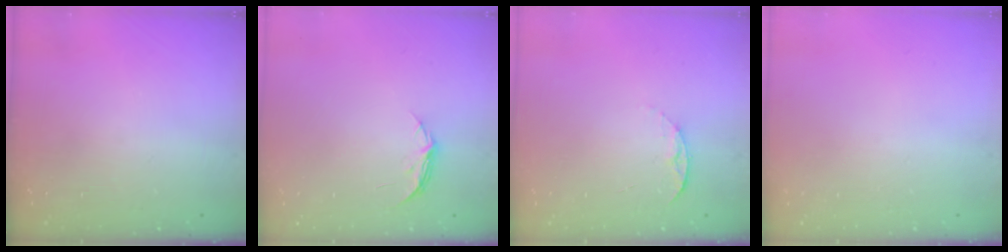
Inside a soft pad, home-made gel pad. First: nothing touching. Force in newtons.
{"total": 4.5, "press": 4.5, "slide": 0.5}
{"total": 5.2, "press": 5.2, "slide": 0.6}
{"total": 0.0}